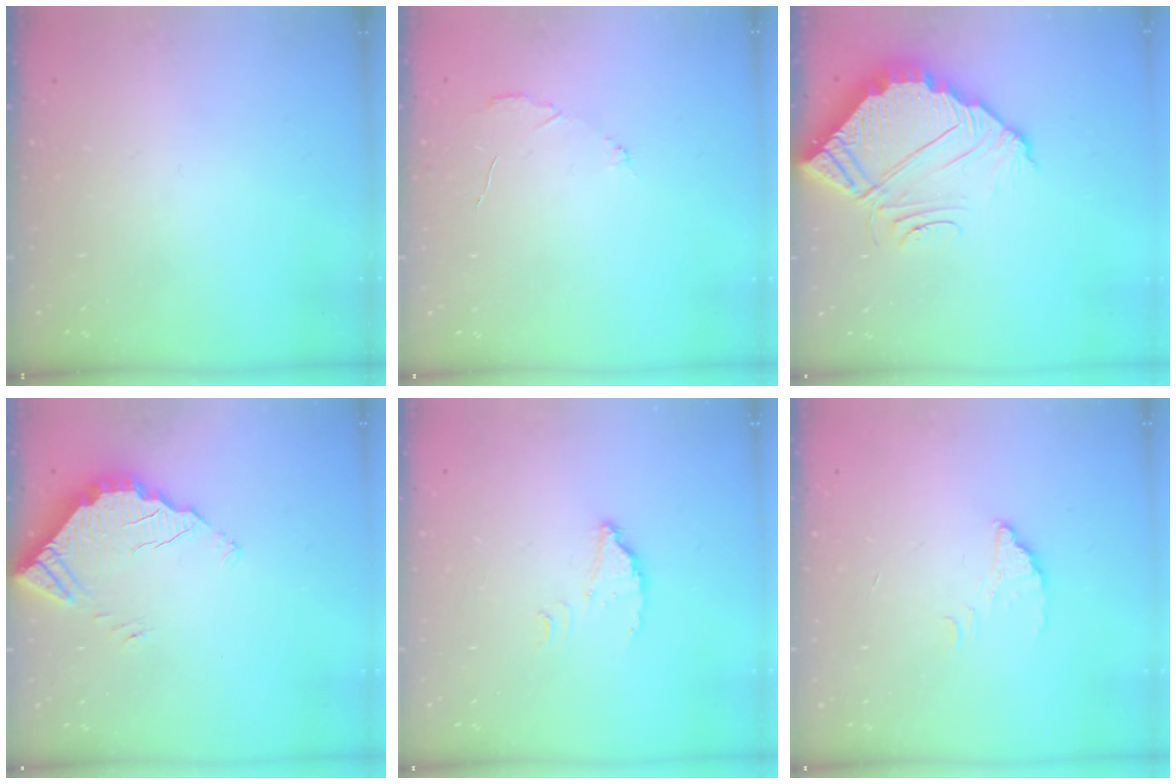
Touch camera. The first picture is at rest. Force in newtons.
{"total": 3.0, "press": 3.0, "slide": 0.3}
{"total": 8.2, "press": 8.2, "slide": 0.4}
{"total": 3.2, "press": 3.2, "slide": 0.2}
{"total": 2.5, "press": 2.5, "slide": 0.2}
{"total": 1.8, "press": 1.8, "slide": 0.1}